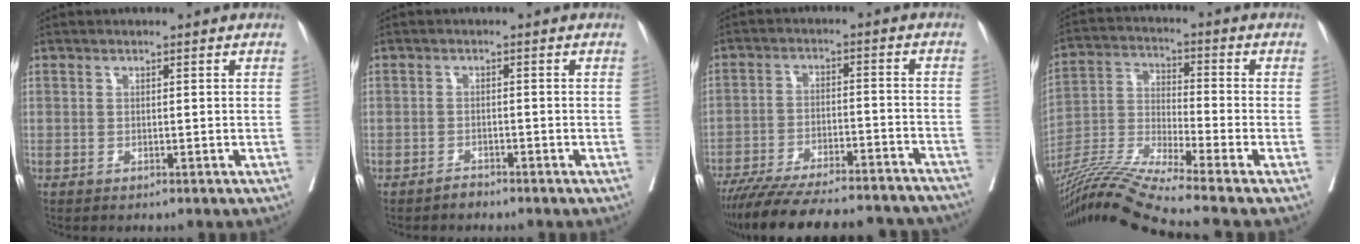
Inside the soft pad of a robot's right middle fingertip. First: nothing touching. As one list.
[{"total": 1.0, "force": [-1.0, 0.3, 0.0], "torque": [0.000, 0.000, -0.018]}, {"total": 25.0, "force": [-22.4, 4.2, 10.4], "torque": [-0.152, -0.021, -0.308]}, {"total": 13.2, "force": [-11.5, -2.9, 5.8], "torque": [-0.111, -0.016, -0.215]}]